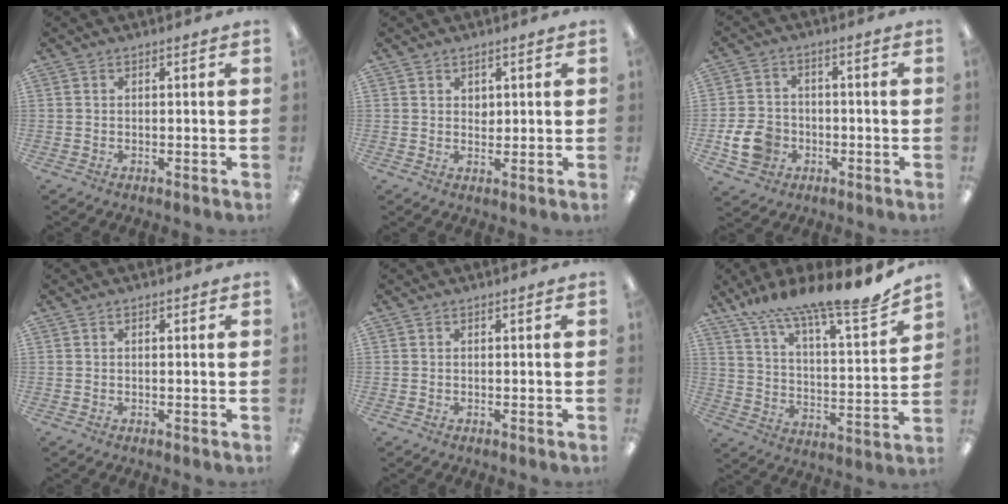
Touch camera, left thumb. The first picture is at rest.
{"total": 1.9, "force": [1.2, 1.4, 0.7], "torque": [-0.007, -0.001, 0.020]}
{"total": 8.5, "force": [-2.6, 6.9, 4.3], "torque": [-0.095, 0.015, -0.046]}
{"total": 0.8, "force": [0.3, 0.4, 0.7], "torque": [-0.005, 0.000, 0.003]}
{"total": 0.0}
{"total": 17.1, "force": [15.2, 1.6, 7.7], "torque": [-0.137, -0.115, 0.251]}